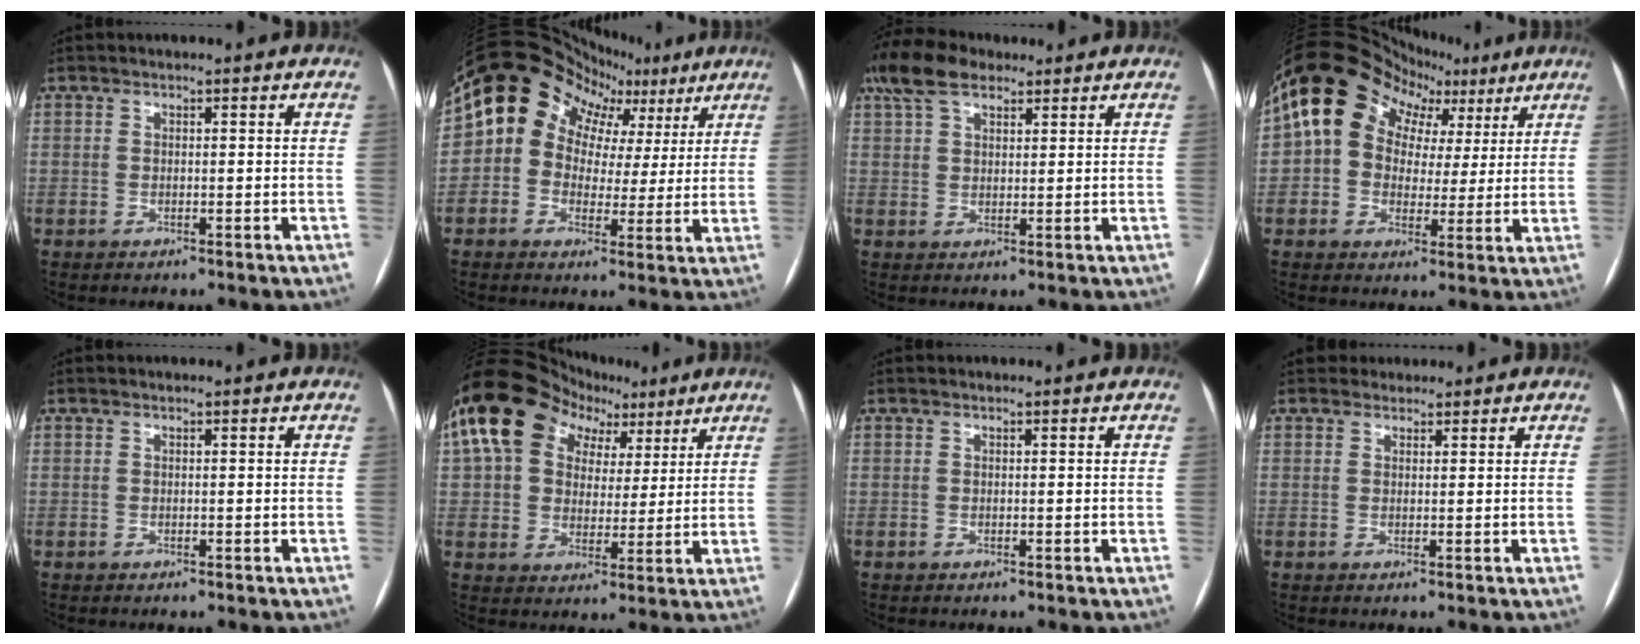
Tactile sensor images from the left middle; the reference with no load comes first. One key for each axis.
{"total": 15.2, "fx": 6.5, "fy": 12.5, "fz": 5.8, "tx": -0.081, "ty": 0.071, "tz": 0.086}
{"total": 8.0, "fx": 5.7, "fy": 3.5, "fz": 4.4, "tx": -0.098, "ty": 0.034, "tz": 0.109}
{"total": 14.8, "fx": 5.7, "fy": 11.9, "fz": 6.8, "tx": -0.098, "ty": 0.074, "tz": 0.091}
{"total": 0.0}
{"total": 16.0, "fx": 7.8, "fy": 11.5, "fz": 8.0, "tx": -0.150, "ty": 0.063, "tz": 0.131}
{"total": 0.0}
{"total": 1.6, "fx": 1.2, "fy": 0.8, "fz": -0.5, "tx": 0.015, "ty": 0.008, "tz": 0.015}